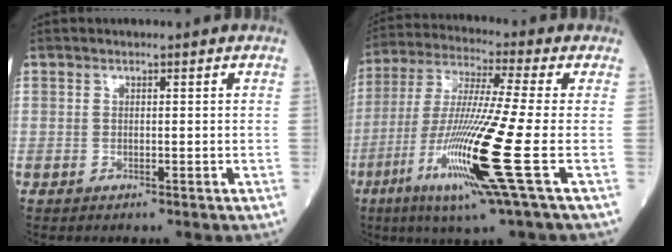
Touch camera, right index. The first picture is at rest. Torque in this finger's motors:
{"motor_torque": [1.31, -0.83, 1.06, 0.21]}